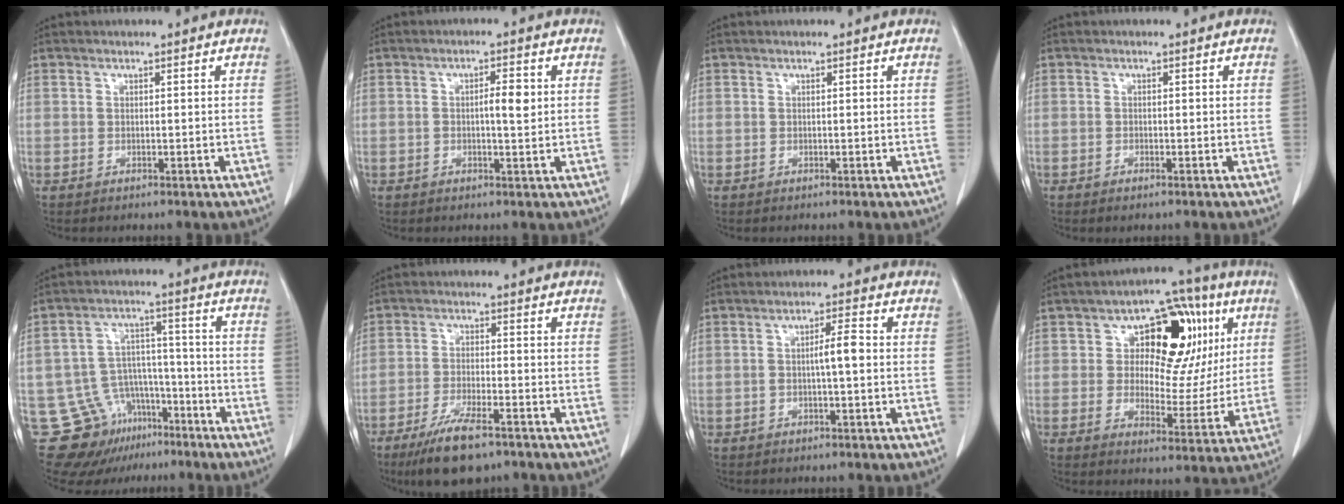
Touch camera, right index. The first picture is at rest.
{"total": 3.3, "force": [0.3, 0.7, 3.2], "torque": [-0.052, 0.001, 0.002]}
{"total": 0.0}
{"total": 0.9, "force": [-0.6, 0.3, 0.6], "torque": [-0.010, -0.001, -0.006]}
{"total": 12.6, "force": [-8.3, 8.9, 3.1], "torque": [-0.058, 0.061, -0.124]}
{"total": 9.0, "force": [-6.3, 2.1, 6.1], "torque": [-0.113, -0.016, -0.106]}
{"total": 3.6, "force": [-0.2, 0.4, 3.6], "torque": [-0.061, 0.008, -0.006]}
{"total": 14.5, "force": [4.8, 8.7, 10.5], "torque": [-0.121, 0.036, 0.074]}